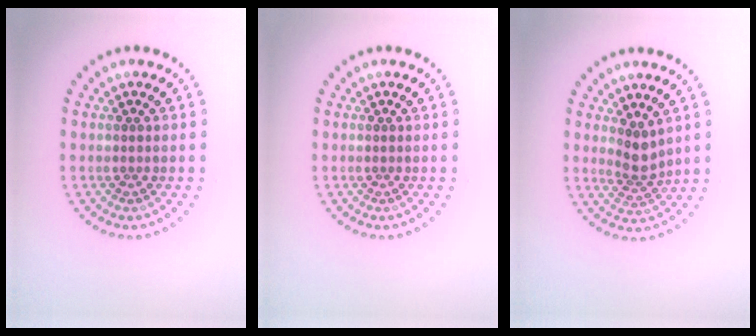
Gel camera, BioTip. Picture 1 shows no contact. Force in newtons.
{"total": 0.0}
{"total": 2.4, "press": 1.9, "slide": 1.6}